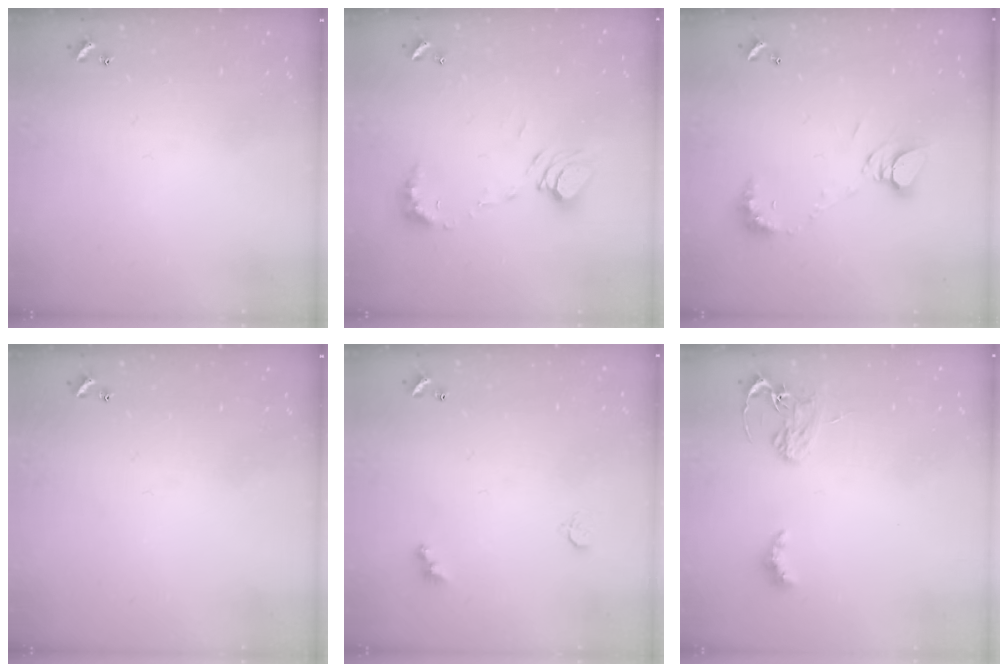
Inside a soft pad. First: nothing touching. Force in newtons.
{"total": 8.6, "press": 8.5, "slide": 1.1}
{"total": 8.3, "press": 8.2, "slide": 1.0}
{"total": 0.0}
{"total": 2.9, "press": 2.8, "slide": 0.7}
{"total": 2.9, "press": 2.8, "slide": 0.6}